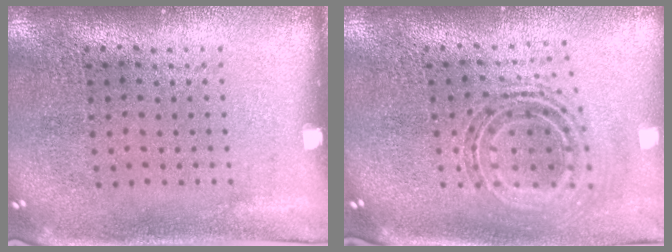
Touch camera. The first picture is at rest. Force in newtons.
{"total": 0.9, "press": 0.9, "slide": 0.4}